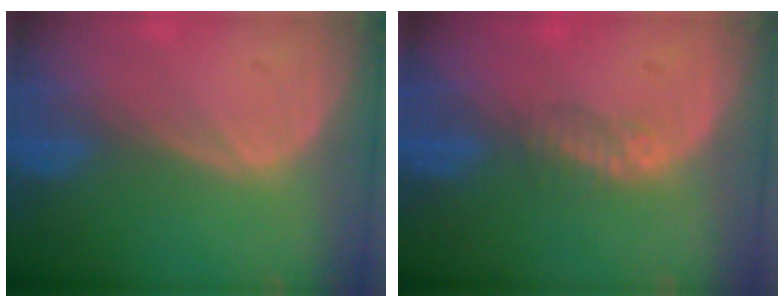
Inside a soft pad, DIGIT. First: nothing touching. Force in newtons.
{"total": 1.5, "press": 1.3, "slide": 0.9}